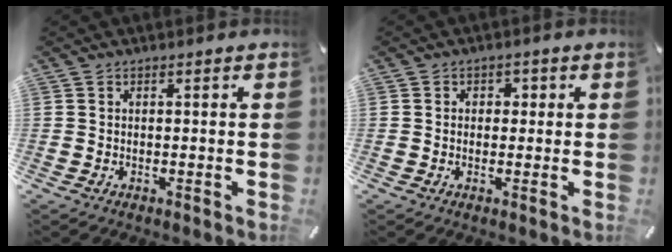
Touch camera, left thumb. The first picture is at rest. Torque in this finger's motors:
{"motor_torque": [0.21, -0.19, 0.11, 0.13, -0.02]}